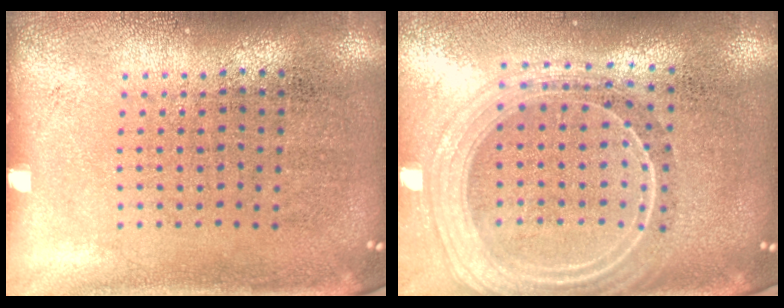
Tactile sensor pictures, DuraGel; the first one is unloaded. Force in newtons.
{"total": 2.4, "press": 2.0, "slide": 1.2}